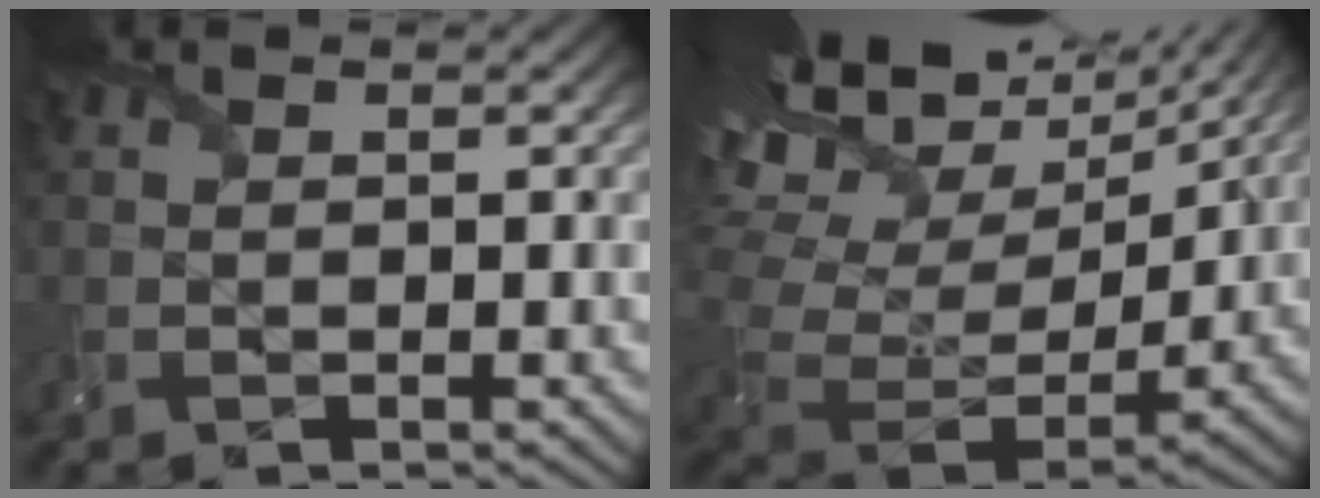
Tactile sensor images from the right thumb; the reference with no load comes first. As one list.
[{"total": 16.9, "force": [11.2, 7.7, 10.0], "torque": [-0.233, 0.036, 0.169]}]